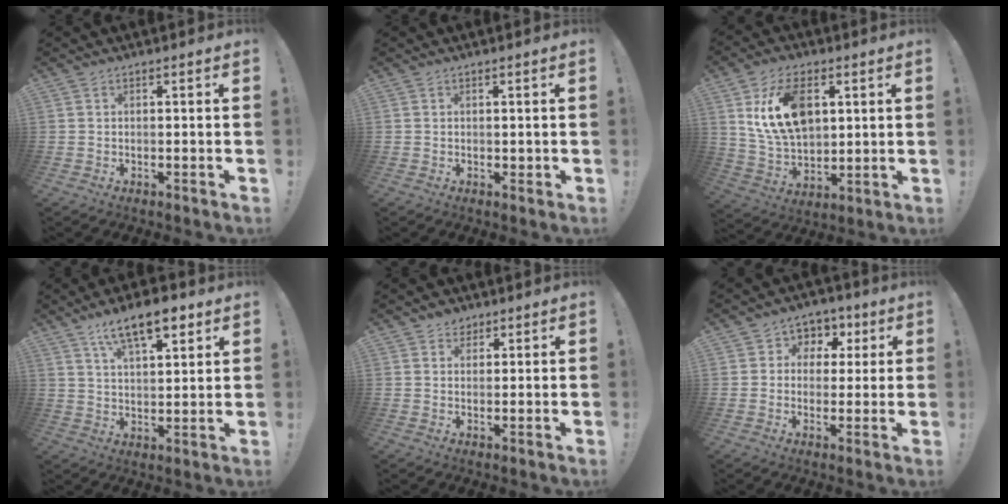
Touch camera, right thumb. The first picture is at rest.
{"total": 0.9, "force": [0.4, 0.8, 0.3], "torque": [0.003, -0.001, 0.006]}
{"total": 16.8, "force": [5.4, 10.7, 11.8], "torque": [-0.216, -0.016, 0.098]}
{"total": 12.5, "force": [7.6, 4.7, 8.8], "torque": [-0.139, -0.028, 0.131]}
{"total": 3.1, "force": [2.2, 2.2, 0.3], "torque": [0.010, -0.015, 0.037]}
{"total": 6.2, "force": [0.3, 6.0, 1.6], "torque": [-0.011, -0.002, 0.009]}